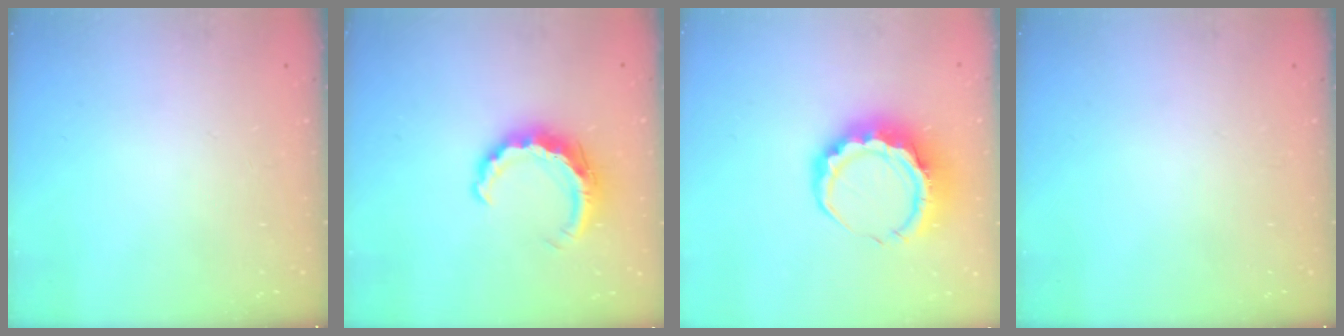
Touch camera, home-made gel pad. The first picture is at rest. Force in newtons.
{"total": 10.1, "press": 10.0, "slide": 1.5}
{"total": 11.0, "press": 10.8, "slide": 2.1}
{"total": 0.0}